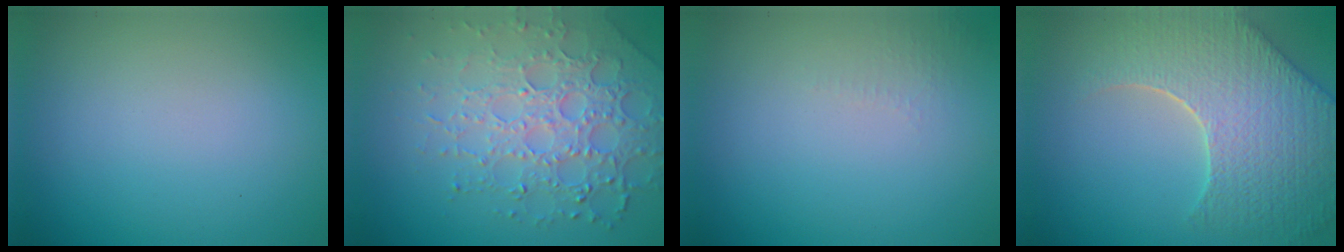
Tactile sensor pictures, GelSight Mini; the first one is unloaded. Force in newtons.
{"total": 6.4, "press": 4.9, "slide": 4.2}
{"total": 1.0, "press": 0.9, "slide": 0.3}
{"total": 9.0, "press": 6.4, "slide": 6.3}